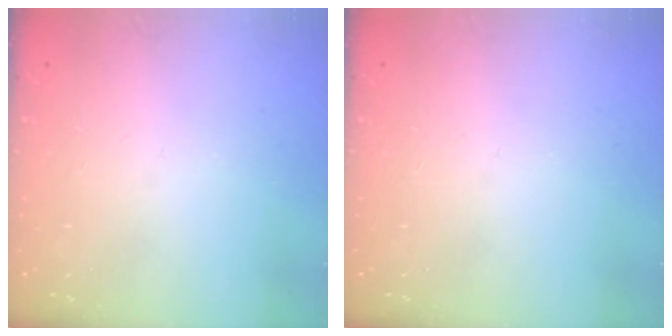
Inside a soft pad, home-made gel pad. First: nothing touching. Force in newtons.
{"total": 0.0}